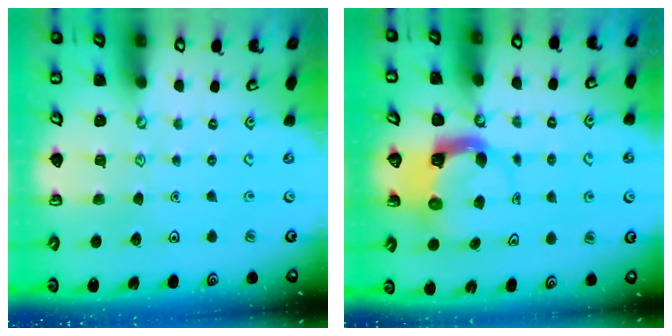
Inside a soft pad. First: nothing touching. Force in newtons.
{"total": 4.0, "press": 4.0, "slide": 0.4}